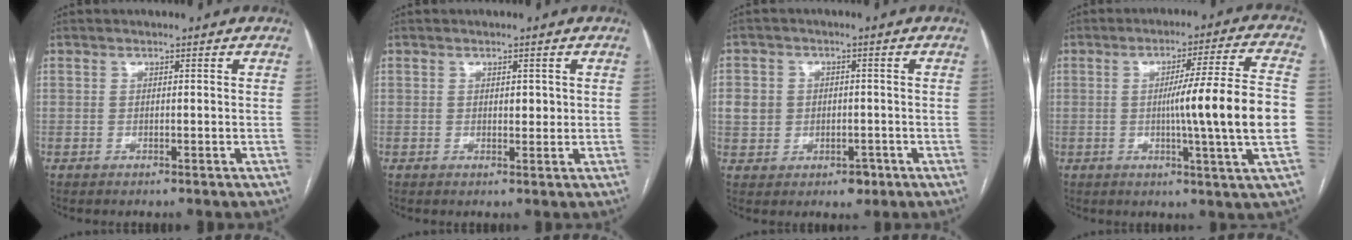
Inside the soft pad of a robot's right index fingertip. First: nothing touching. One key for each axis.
{"total": 1.6, "fx": 0.3, "fy": 0.9, "fz": 1.2, "tx": -0.015, "ty": -0.001, "tz": 0.006}
{"total": 6.3, "fx": -1.0, "fy": 5.6, "fz": 2.8, "tx": -0.038, "ty": 0.014, "tz": -0.001}
{"total": 14.3, "fx": -1.3, "fy": -1.5, "fz": 14.1, "tx": -0.213, "ty": -0.002, "tz": -0.025}